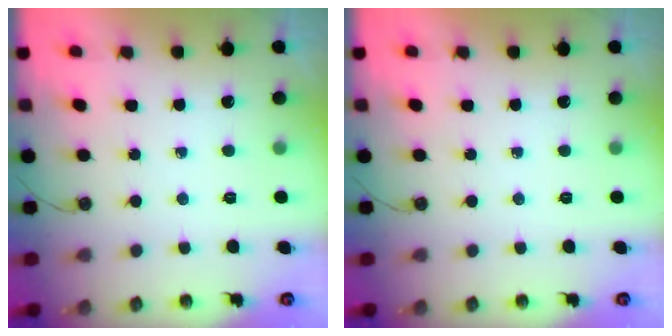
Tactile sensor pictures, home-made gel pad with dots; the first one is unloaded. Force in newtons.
{"total": 0.0}